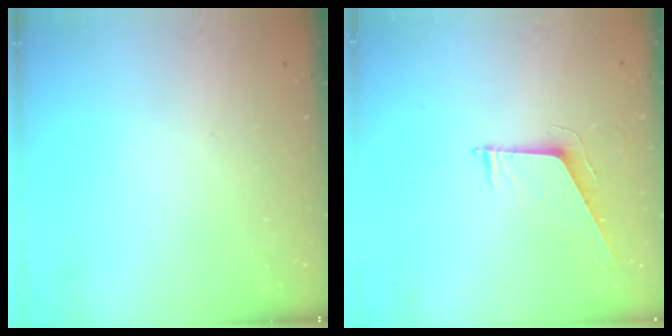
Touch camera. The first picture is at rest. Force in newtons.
{"total": 6.5, "press": 6.5, "slide": 0.2}